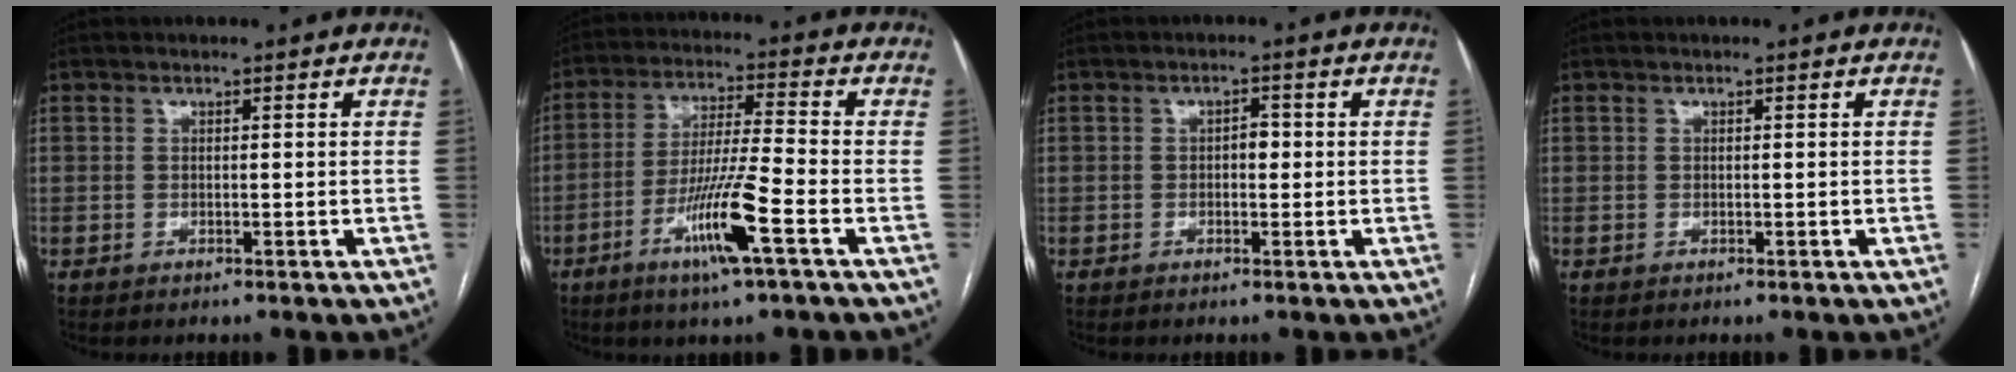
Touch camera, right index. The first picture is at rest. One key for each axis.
{"total": 10.8, "fx": -4.9, "fy": -0.3, "fz": 9.6, "tx": -0.184, "ty": -0.011, "tz": -0.094}
{"total": 1.8, "fx": -0.1, "fy": 1.0, "fz": 1.5, "tx": -0.018, "ty": 0.007, "tz": -0.003}
{"total": 0.0}